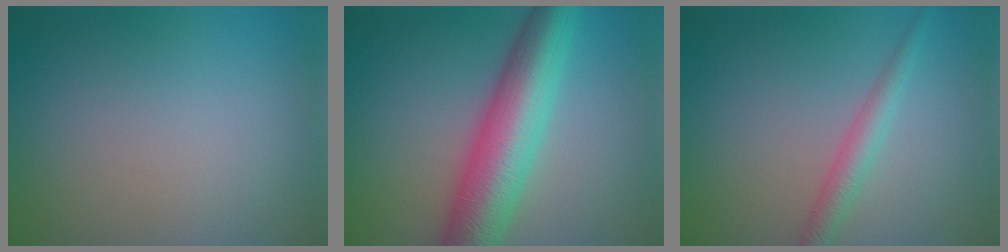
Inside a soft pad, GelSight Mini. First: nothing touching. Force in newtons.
{"total": 9.6, "press": 9.6, "slide": 0.3}
{"total": 2.5, "press": 2.5, "slide": 0.1}